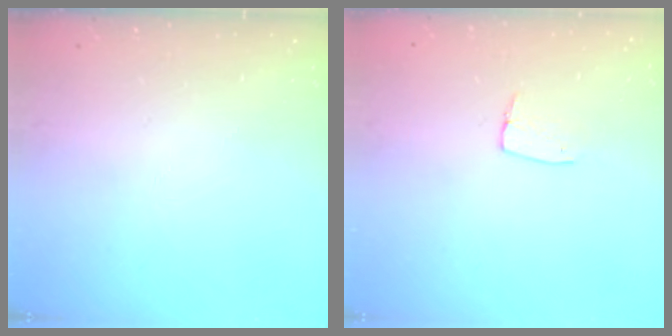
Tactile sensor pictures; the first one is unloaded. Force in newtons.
{"total": 6.0, "press": 6.0, "slide": 0.4}